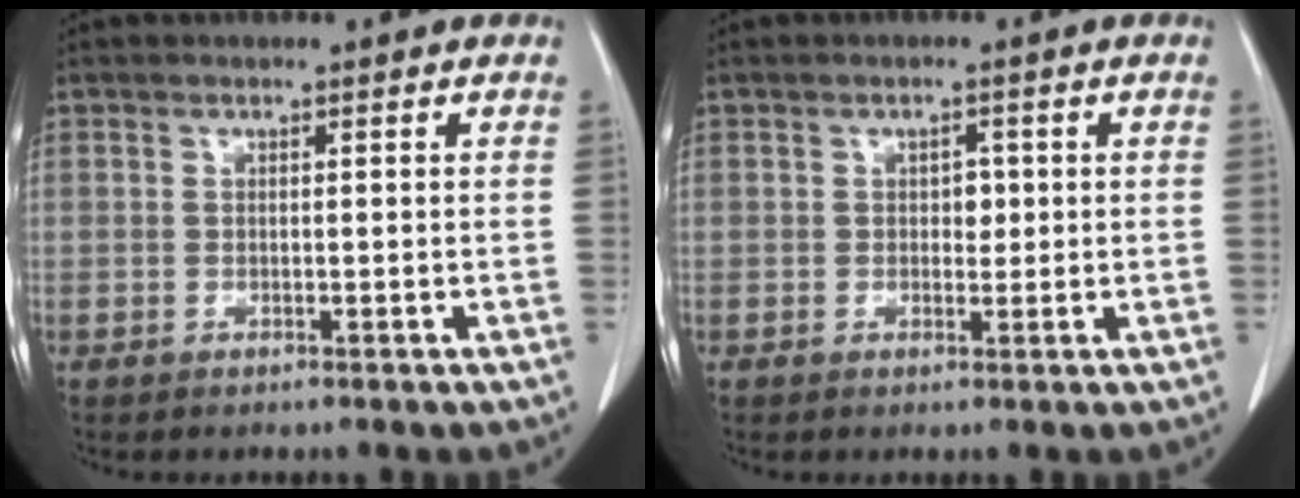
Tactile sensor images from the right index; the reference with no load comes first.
{"total": 1.9, "force": [0.2, 1.3, 1.3], "torque": [-0.015, 0.003, 0.004]}